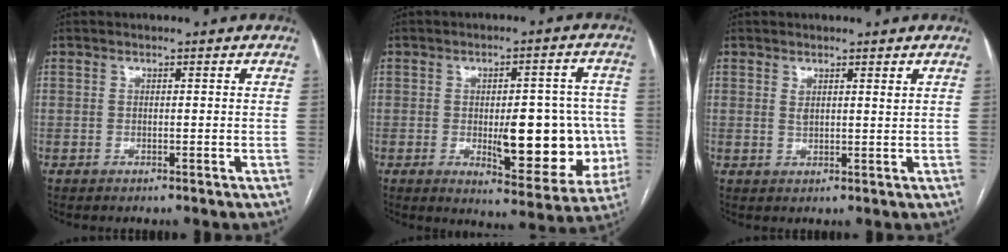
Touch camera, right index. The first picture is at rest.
{"total": 14.0, "force": [-2.0, 5.1, 12.9], "torque": [-0.154, 0.010, -0.012]}
{"total": 1.6, "force": [1.0, 0.4, 1.2], "torque": [-0.026, 0.000, 0.022]}